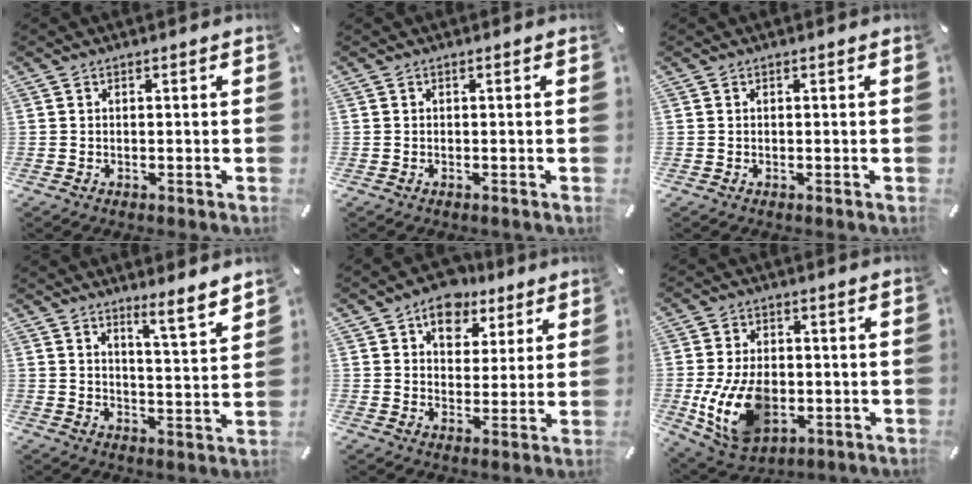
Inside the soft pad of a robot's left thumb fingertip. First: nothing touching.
{"total": 0.0}
{"total": 0.0}
{"total": 6.7, "force": [5.9, 0.1, 3.2], "torque": [-0.046, -0.050, 0.098]}
{"total": 9.3, "force": [5.9, 6.4, 3.2], "torque": [-0.038, -0.036, 0.101]}
{"total": 14.5, "force": [-2.4, 10.1, 10.1], "torque": [-0.198, -0.002, -0.040]}